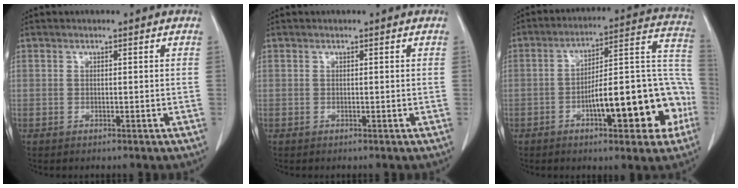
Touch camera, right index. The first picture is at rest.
{"total": 0.0}
{"total": 18.5, "force": [-6.4, 4.7, 16.8], "torque": [-0.202, 0.044, -0.082]}